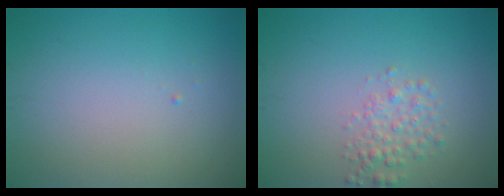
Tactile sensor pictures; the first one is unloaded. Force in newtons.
{"total": 2.0, "press": 2.0, "slide": 0.1}